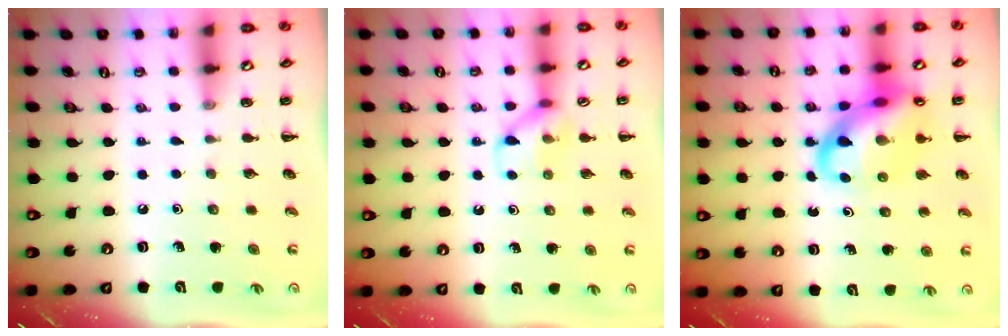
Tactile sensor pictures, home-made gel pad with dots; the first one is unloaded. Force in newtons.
{"total": 9.1, "press": 9.1, "slide": 0.6}
{"total": 15.9, "press": 15.5, "slide": 3.6}